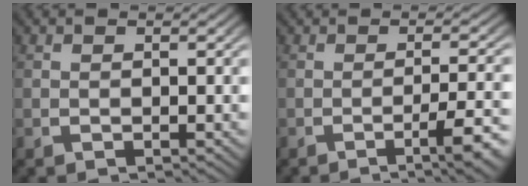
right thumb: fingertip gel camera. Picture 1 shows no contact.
{"total": 4.7, "force": [-2.1, 1.1, 4.0], "torque": [-0.055, 0.003, -0.036]}